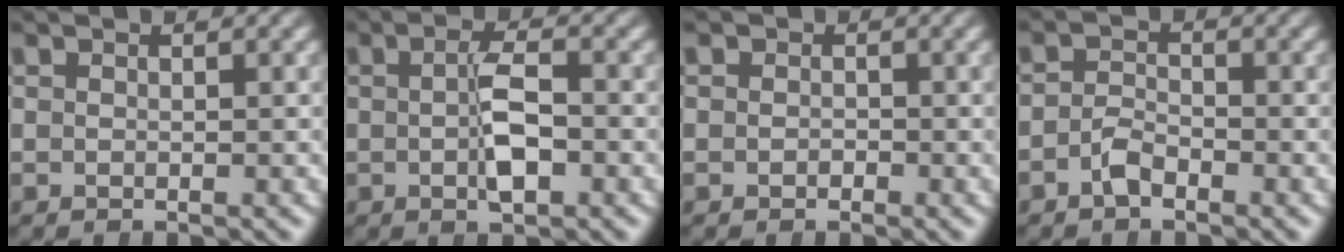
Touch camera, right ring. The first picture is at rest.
{"total": 2.9, "force": [-0.7, 0.5, 2.8], "torque": [-0.050, -0.005, -0.010]}
{"total": 0.8, "force": [-0.3, 0.7, -0.3], "torque": [0.002, -0.006, -0.005]}
{"total": 1.8, "force": [-1.5, 0.7, 0.5], "torque": [-0.017, -0.009, -0.027]}